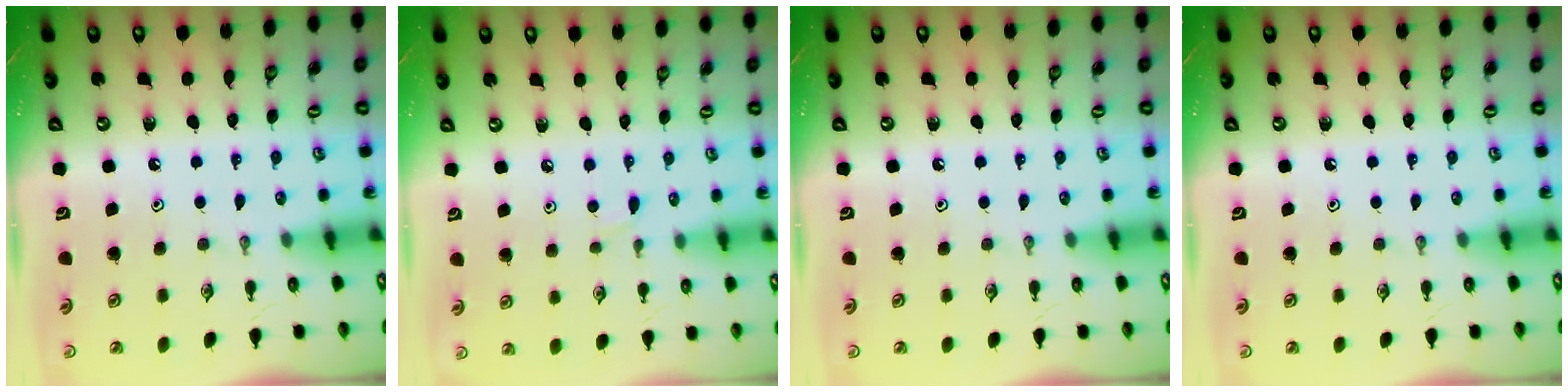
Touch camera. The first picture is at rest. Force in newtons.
{"total": 3.2, "press": 3.2, "slide": 0.5}
{"total": 0.0}
{"total": 0.0}